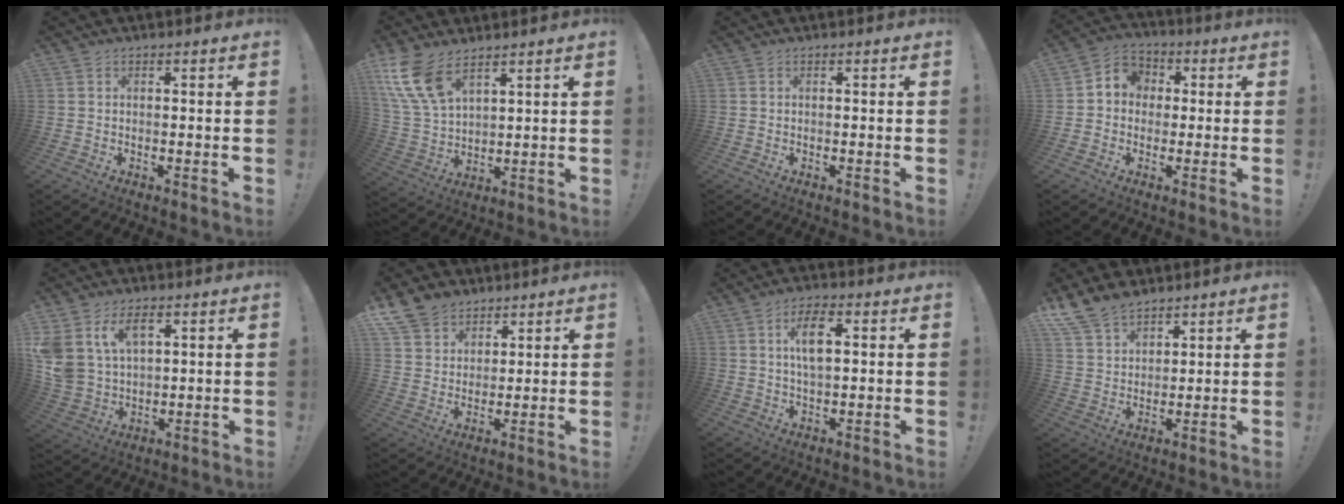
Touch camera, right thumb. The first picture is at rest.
{"total": 12.0, "force": [7.7, 5.4, 7.5], "torque": [-0.171, -0.031, 0.149]}
{"total": 0.0}
{"total": 6.6, "force": [-0.3, 6.2, 2.4], "torque": [-0.033, 0.012, 0.000]}
{"total": 10.7, "force": [5.3, 7.1, 5.9], "torque": [-0.122, -0.023, 0.105]}
{"total": 9.7, "force": [7.1, 6.3, 1.9], "torque": [-0.038, -0.046, 0.143]}
{"total": 8.3, "force": [2.3, 4.2, 6.8], "torque": [-0.100, 0.001, 0.037]}
{"total": 10.5, "force": [8.5, 5.4, 3.1], "torque": [-0.063, -0.052, 0.170]}